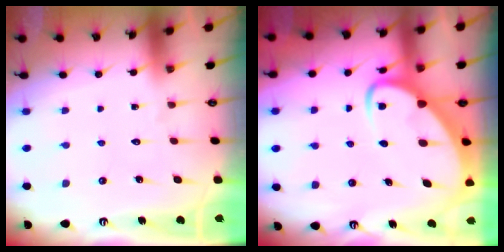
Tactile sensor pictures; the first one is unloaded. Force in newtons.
{"total": 5.9, "press": 5.9, "slide": 0.6}